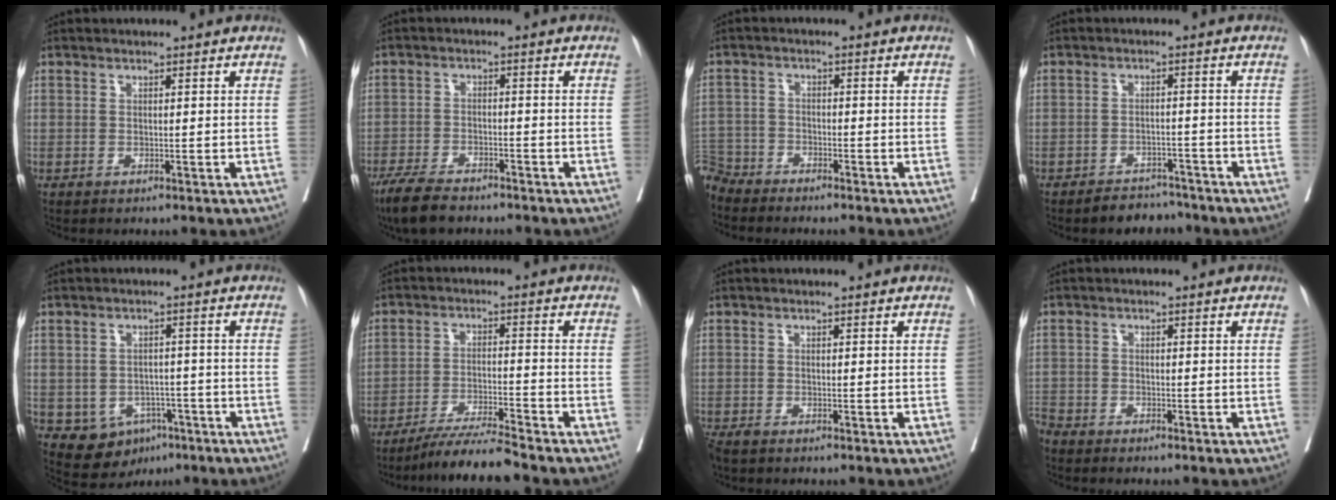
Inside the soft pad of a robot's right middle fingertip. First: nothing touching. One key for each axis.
{"total": 6.7, "fx": -5.5, "fy": 1.8, "fz": 3.3, "tx": -0.064, "ty": -0.012, "tz": -0.101}
{"total": 5.1, "fx": -4.9, "fy": 1.2, "fz": -0.6, "tx": 0.020, "ty": -0.004, "tz": -0.100}
{"total": 4.5, "fx": -4.0, "fy": 2.0, "fz": 0.4, "tx": 0.000, "ty": 0.005, "tz": -0.059}
{"total": 6.7, "fx": -3.2, "fy": 5.3, "fz": 2.6, "tx": -0.035, "ty": 0.007, "tz": -0.036}
{"total": 7.1, "fx": -6.3, "fy": -1.4, "fz": 2.9, "tx": -0.046, "ty": -0.022, "tz": -0.117}
{"total": 2.7, "fx": -2.2, "fy": 0.9, "fz": 1.3, "tx": -0.025, "ty": -0.008, "tz": -0.036}
{"total": 3.4, "fx": -3.3, "fy": 0.7, "fz": 0.3, "tx": -0.001, "ty": -0.007, "tz": -0.067}